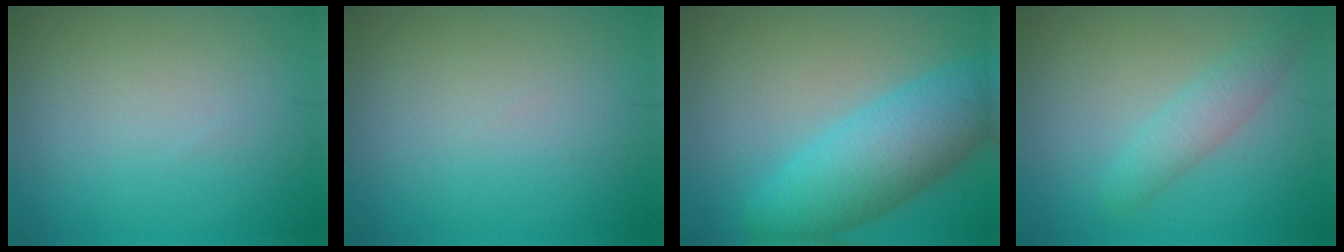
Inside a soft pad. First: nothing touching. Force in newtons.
{"total": 0.0}
{"total": 7.6, "press": 7.6, "slide": 0.2}
{"total": 2.3, "press": 2.3, "slide": 0.1}